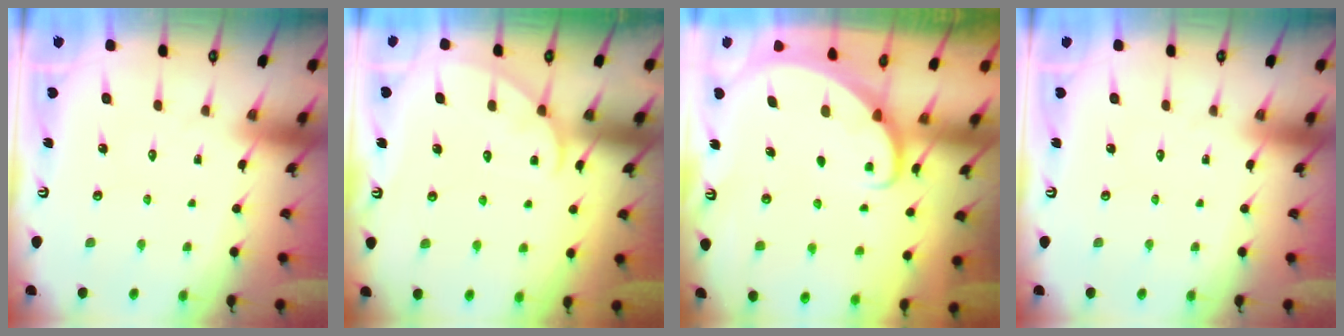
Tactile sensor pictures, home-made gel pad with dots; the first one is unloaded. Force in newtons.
{"total": 4.7, "press": 4.7, "slide": 0.4}
{"total": 1.7, "press": 1.7, "slide": 0.1}
{"total": 0.0}